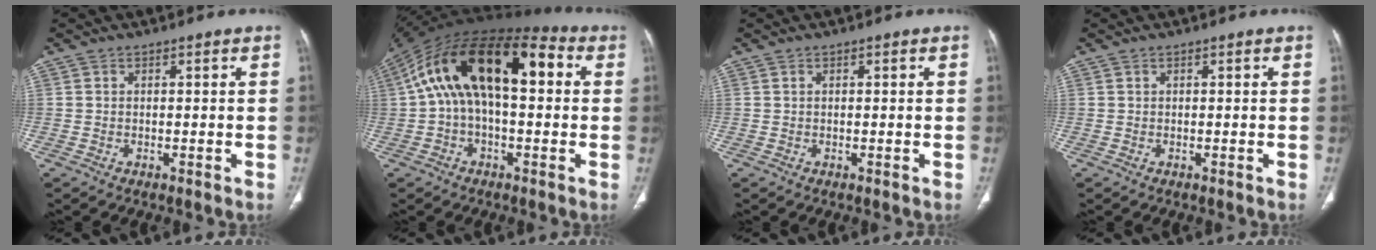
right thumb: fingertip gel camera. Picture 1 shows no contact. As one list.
[{"total": 21.8, "force": [3.6, 10.7, 18.6], "torque": [-0.315, 0.054, 0.047]}, {"total": 0.0}, {"total": 0.0}]